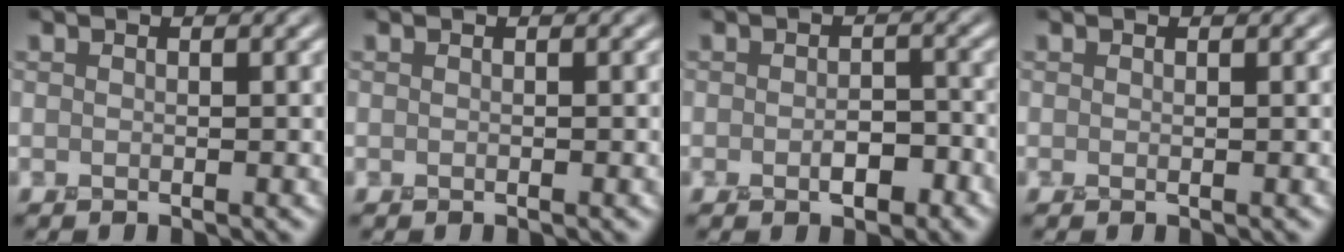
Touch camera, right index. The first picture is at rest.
{"total": 0.0}
{"total": 2.4, "force": [-1.1, 1.3, 1.7], "torque": [-0.024, 0.005, -0.017]}
{"total": 0.0}